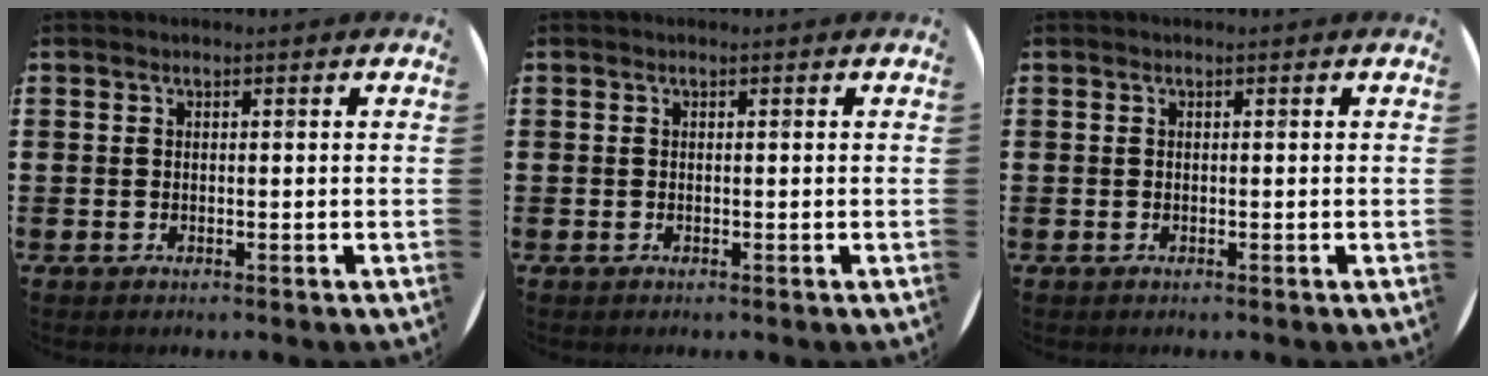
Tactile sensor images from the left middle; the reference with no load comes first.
{"total": 0.0}
{"total": 0.0}